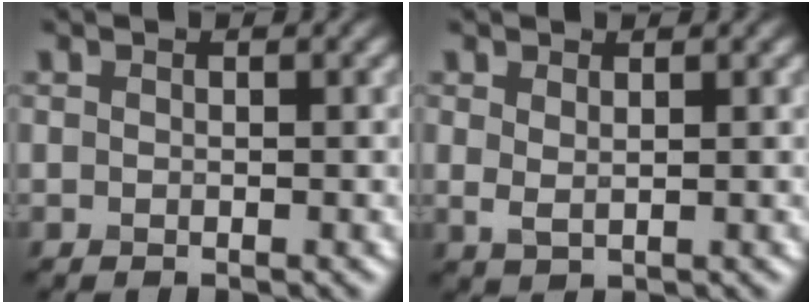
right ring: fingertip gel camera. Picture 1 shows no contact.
{"total": 1.2, "force": [0.8, 0.4, 0.8], "torque": [-0.022, -0.005, 0.017]}